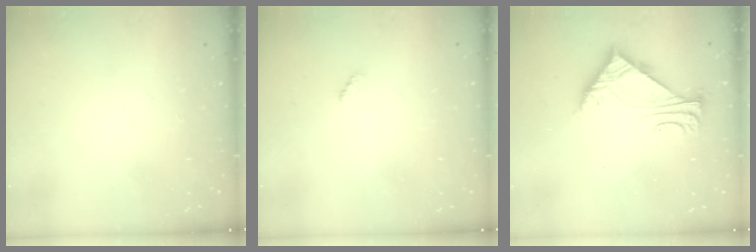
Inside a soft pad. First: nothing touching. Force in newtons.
{"total": 2.3, "press": 2.2, "slide": 0.5}
{"total": 6.0, "press": 6.0, "slide": 0.5}